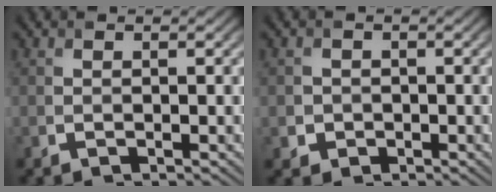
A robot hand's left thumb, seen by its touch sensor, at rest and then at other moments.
{"total": 2.0, "force": [-0.6, 1.8, 0.2], "torque": [-0.007, -0.005, -0.014]}